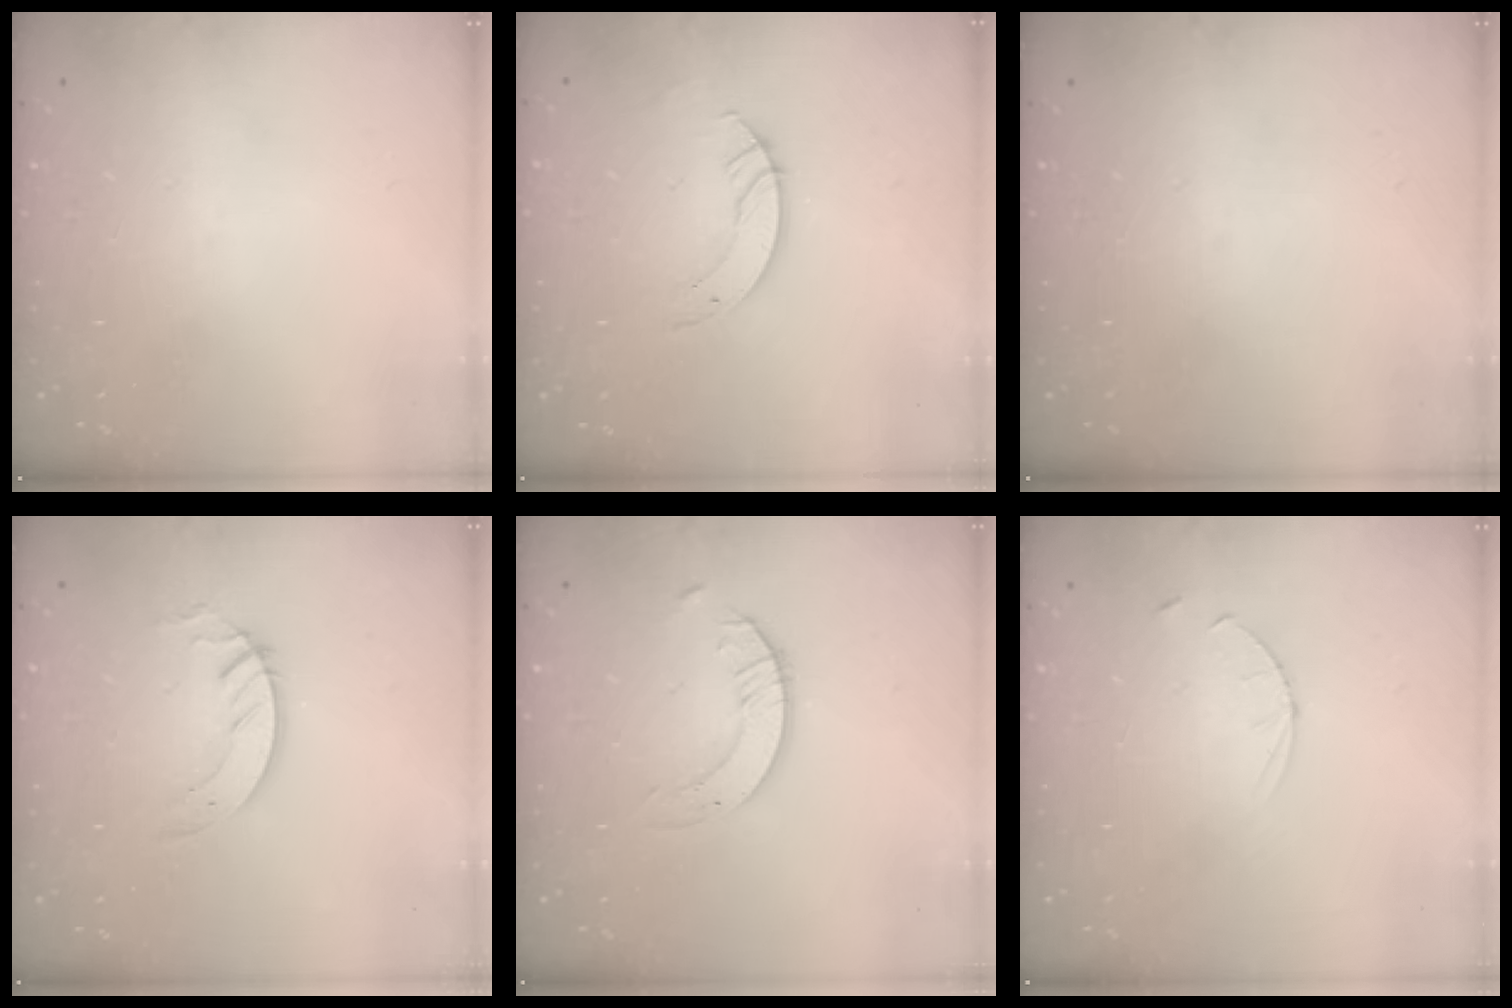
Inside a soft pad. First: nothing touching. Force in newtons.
{"total": 4.4, "press": 4.4, "slide": 0.1}
{"total": 0.0}
{"total": 2.8, "press": 2.8, "slide": 0.2}
{"total": 2.1, "press": 2.1, "slide": 0.2}
{"total": 3.0, "press": 2.9, "slide": 0.4}